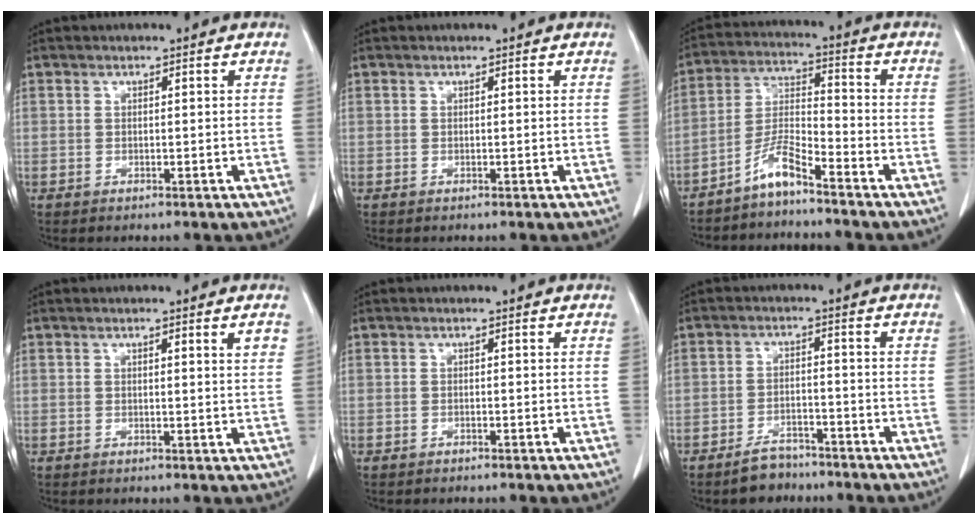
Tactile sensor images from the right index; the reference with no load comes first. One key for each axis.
{"total": 0.0}
{"total": 6.0, "fx": -4.8, "fy": 0.5, "fz": 3.6, "tx": -0.079, "ty": -0.001, "tz": -0.094}
{"total": 2.8, "fx": 1.3, "fy": 0.2, "fz": 2.5, "tx": -0.033, "ty": -0.002, "tz": 0.014}
{"total": 0.0}
{"total": 4.2, "fx": -3.5, "fy": 2.0, "fz": 1.1, "tx": -0.021, "ty": 0.004, "tz": -0.052}